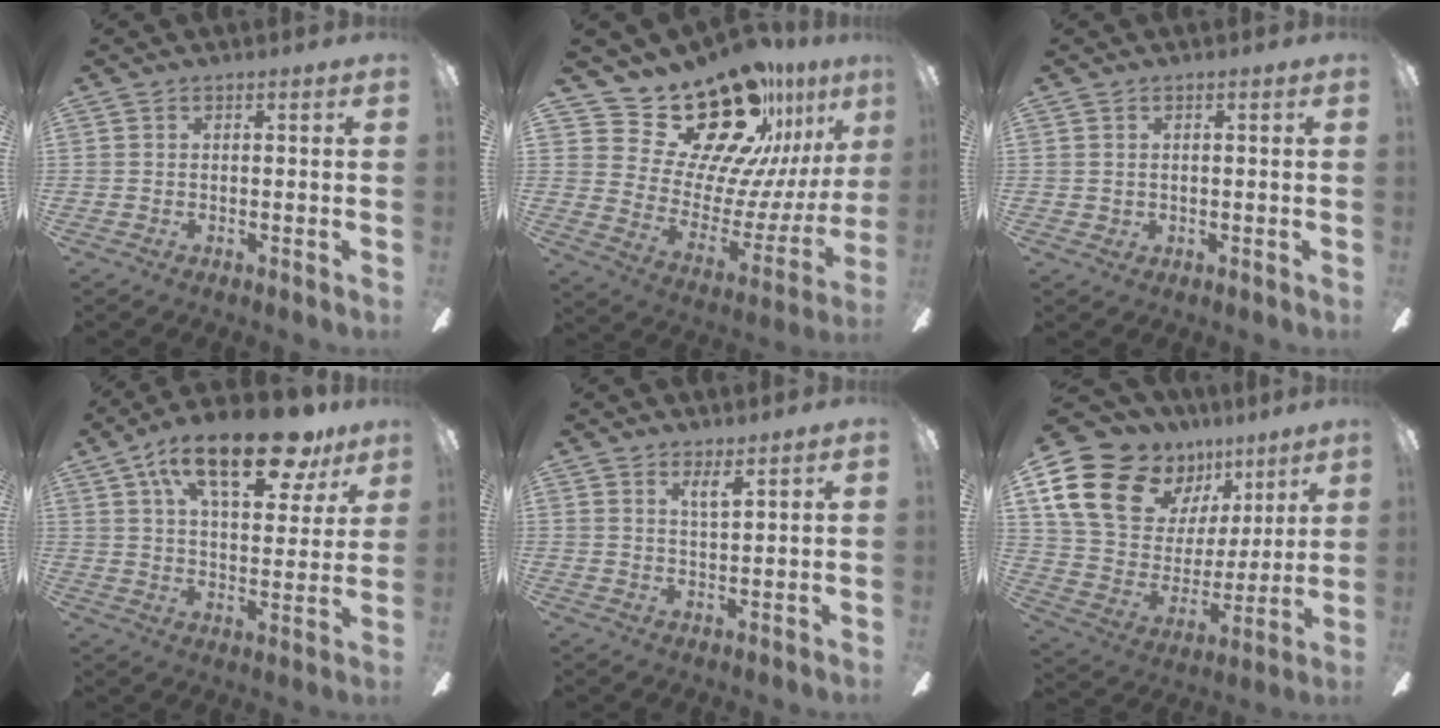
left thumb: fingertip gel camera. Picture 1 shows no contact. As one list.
[{"total": 25.8, "force": [20.8, 10.7, 10.8], "torque": [-0.164, -0.151, 0.376]}, {"total": 1.2, "force": [0.6, 1.0, 0.3], "torque": [-0.006, 0.005, 0.009]}, {"total": 21.6, "force": [13.0, 8.4, 15.1], "torque": [-0.240, -0.053, 0.212]}, {"total": 3.5, "force": [2.7, 0.5, 2.1], "torque": [-0.040, -0.008, 0.045]}, {"total": 20.0, "force": [11.0, 13.5, 9.9], "torque": [-0.198, -0.058, 0.209]}]